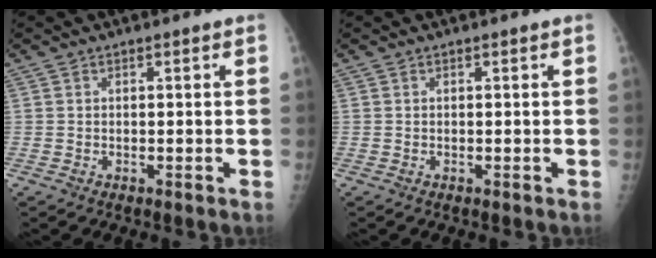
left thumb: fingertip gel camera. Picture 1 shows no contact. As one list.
[{"total": 0.0}]